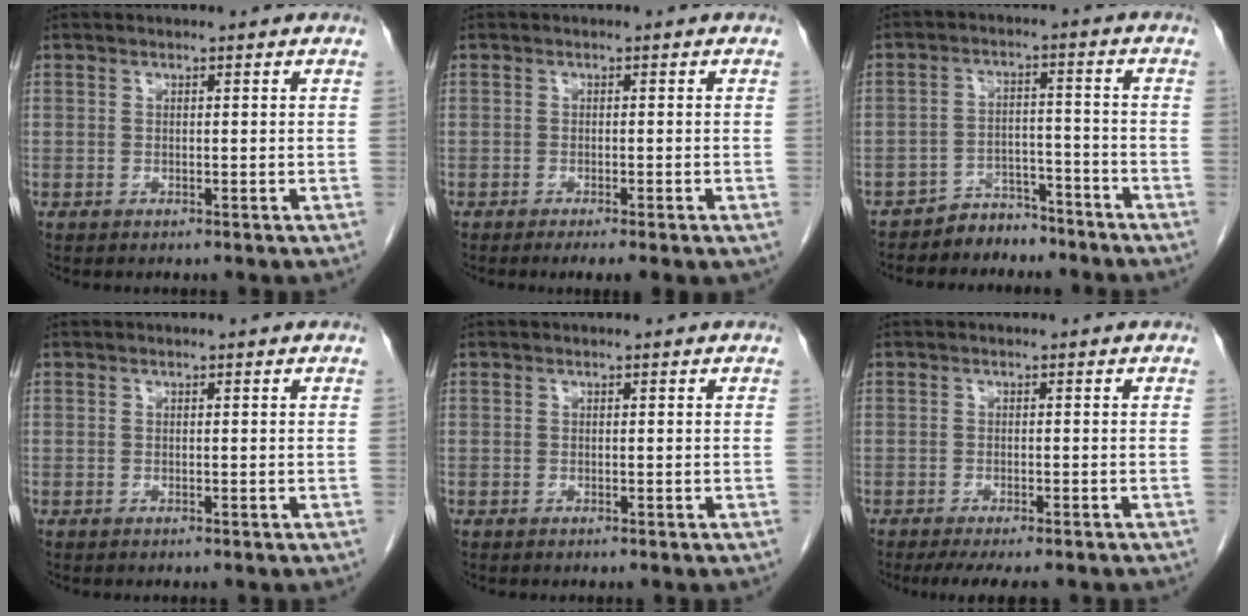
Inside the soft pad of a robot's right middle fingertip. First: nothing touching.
{"total": 4.8, "force": [-3.2, 0.9, 3.5], "torque": [-0.038, -0.010, -0.040]}
{"total": 5.6, "force": [-5.1, 2.5, 0.1], "torque": [0.007, 0.012, -0.085]}
{"total": 0.0}
{"total": 0.0}
{"total": 7.1, "force": [-5.8, 1.4, 3.8], "torque": [-0.049, -0.011, -0.084]}